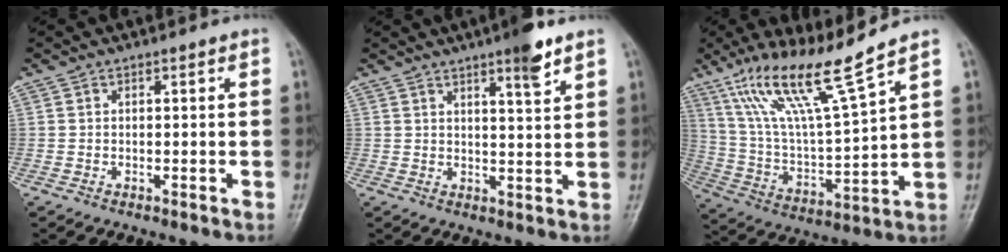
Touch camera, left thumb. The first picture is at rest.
{"total": 6.0, "force": [4.0, 0.7, 4.4], "torque": [-0.059, -0.024, 0.057]}
{"total": 16.4, "force": [11.3, 1.1, 11.8], "torque": [-0.212, -0.056, 0.222]}